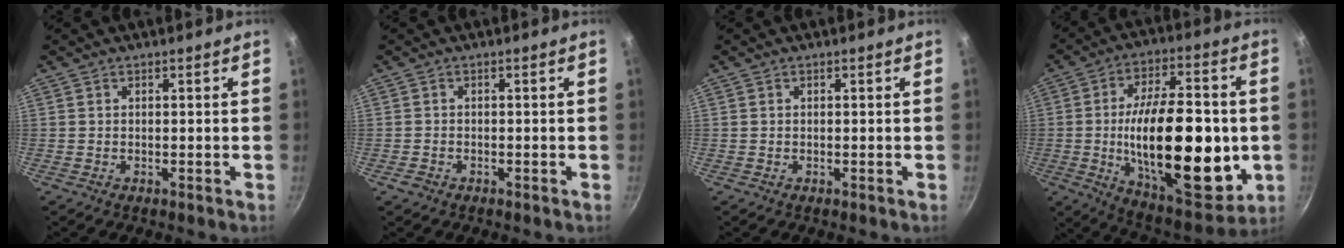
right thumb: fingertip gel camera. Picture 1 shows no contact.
{"total": 1.3, "force": [-0.9, 0.9, 0.5], "torque": [-0.016, 0.007, -0.015]}
{"total": 0.0}
{"total": 29.1, "force": [-2.8, 13.5, 25.7], "torque": [-0.389, 0.000, -0.033]}